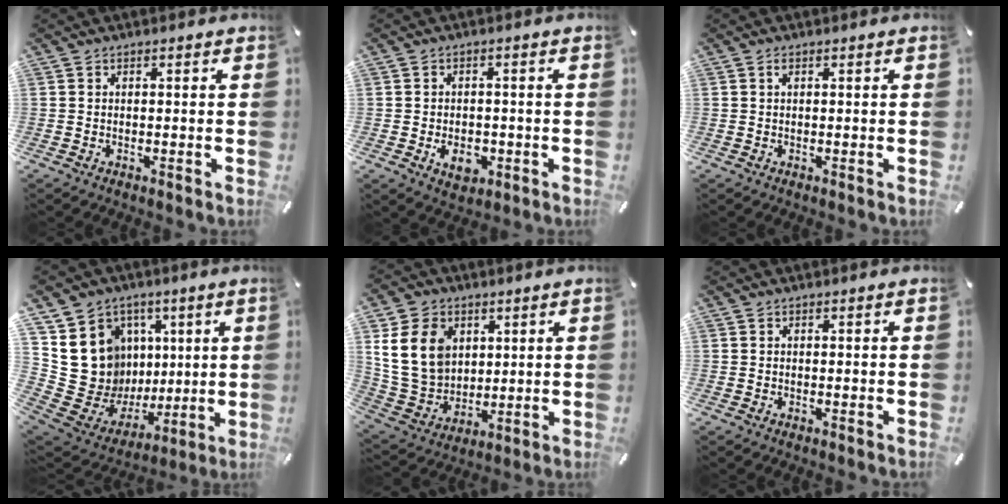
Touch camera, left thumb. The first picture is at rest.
{"total": 5.8, "force": [-1.7, 4.2, 3.5], "torque": [-0.060, -0.002, -0.034]}
{"total": 0.7, "force": [0.2, 0.3, 0.6], "torque": [-0.011, 0.002, 0.003]}
{"total": 16.7, "force": [3.1, 15.9, 4.2], "torque": [-0.032, -0.044, 0.097]}
{"total": 14.1, "force": [4.6, 11.4, 6.8], "torque": [-0.166, -0.008, 0.088]}
{"total": 0.0}